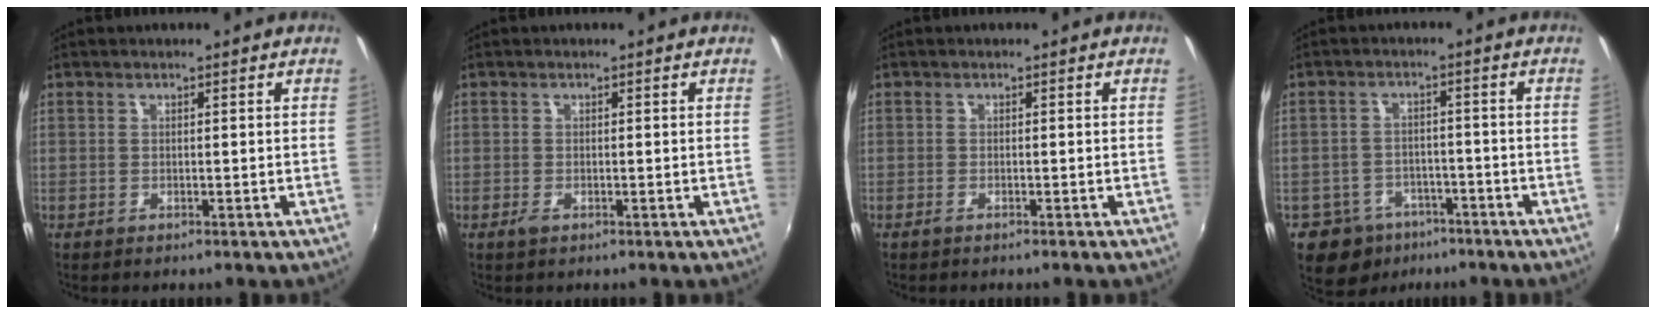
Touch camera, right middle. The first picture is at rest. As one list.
[{"total": 1.1, "force": [-0.7, 0.5, 0.7], "torque": [-0.015, -0.003, -0.012]}, {"total": 0.8, "force": [-0.7, 0.0, 0.4], "torque": [-0.007, -0.002, -0.015]}, {"total": 8.7, "force": [-5.6, 6.3, 2.2], "torque": [-0.064, 0.017, -0.075]}]